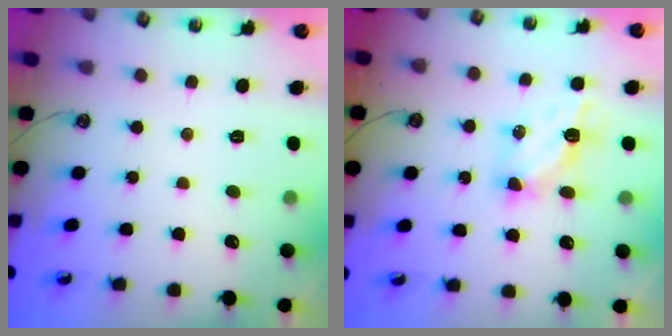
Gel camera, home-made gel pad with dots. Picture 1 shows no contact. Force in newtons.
{"total": 5.3, "press": 5.3, "slide": 0.1}